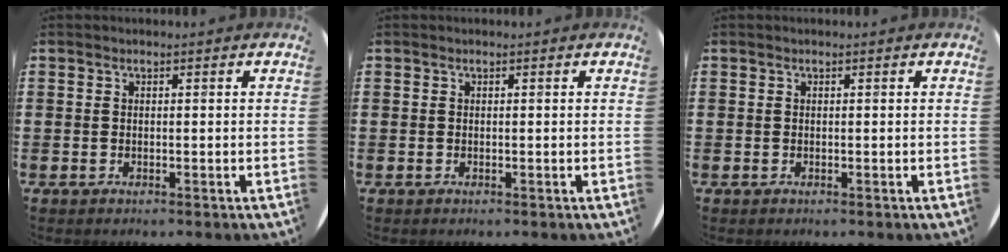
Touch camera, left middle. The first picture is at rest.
{"total": 0.0}
{"total": 0.0}